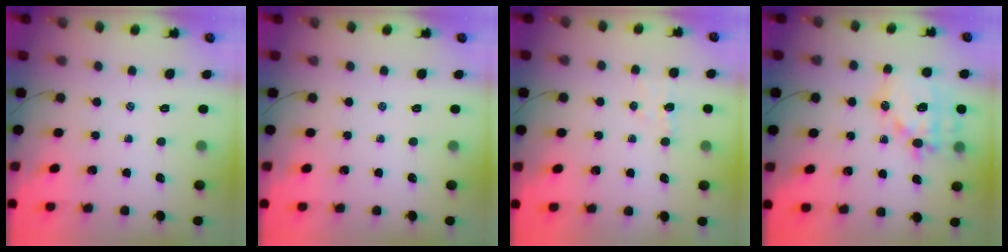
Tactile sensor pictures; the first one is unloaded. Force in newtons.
{"total": 0.0}
{"total": 4.9, "press": 4.7, "slide": 1.3}
{"total": 15.6, "press": 15.4, "slide": 2.8}